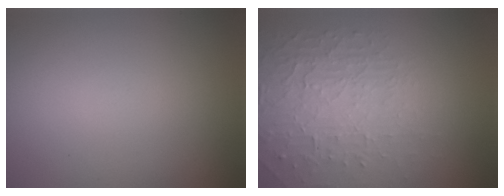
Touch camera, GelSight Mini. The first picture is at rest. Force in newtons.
{"total": 5.1, "press": 3.3, "slide": 3.9}